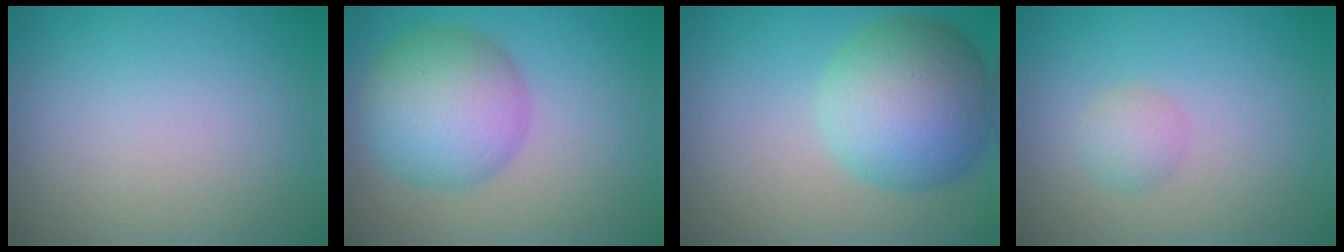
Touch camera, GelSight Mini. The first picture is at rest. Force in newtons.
{"total": 6.7, "press": 6.7, "slide": 0.2}
{"total": 8.4, "press": 8.4, "slide": 0.3}
{"total": 1.4, "press": 1.4, "slide": 0.1}